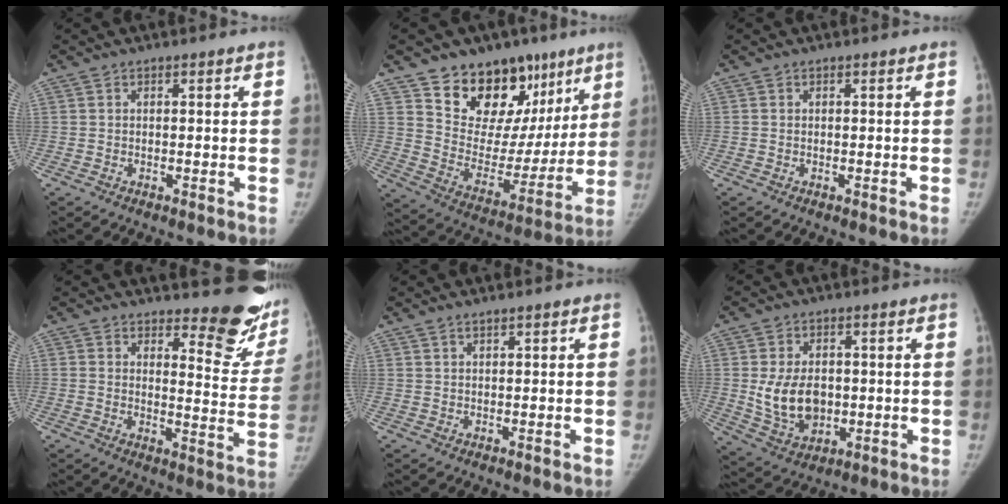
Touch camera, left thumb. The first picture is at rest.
{"total": 22.0, "force": [13.5, 14.0, 10.4], "torque": [-0.087, -0.053, 0.219]}
{"total": 0.0}
{"total": 13.8, "force": [11.7, 4.8, 5.6], "torque": [-0.021, -0.118, 0.125]}
{"total": 1.2, "force": [1.0, 0.2, 0.6], "torque": [-0.009, -0.002, 0.020]}
{"total": 10.5, "force": [0.0, 7.4, 7.5], "torque": [-0.111, -0.011, 0.015]}